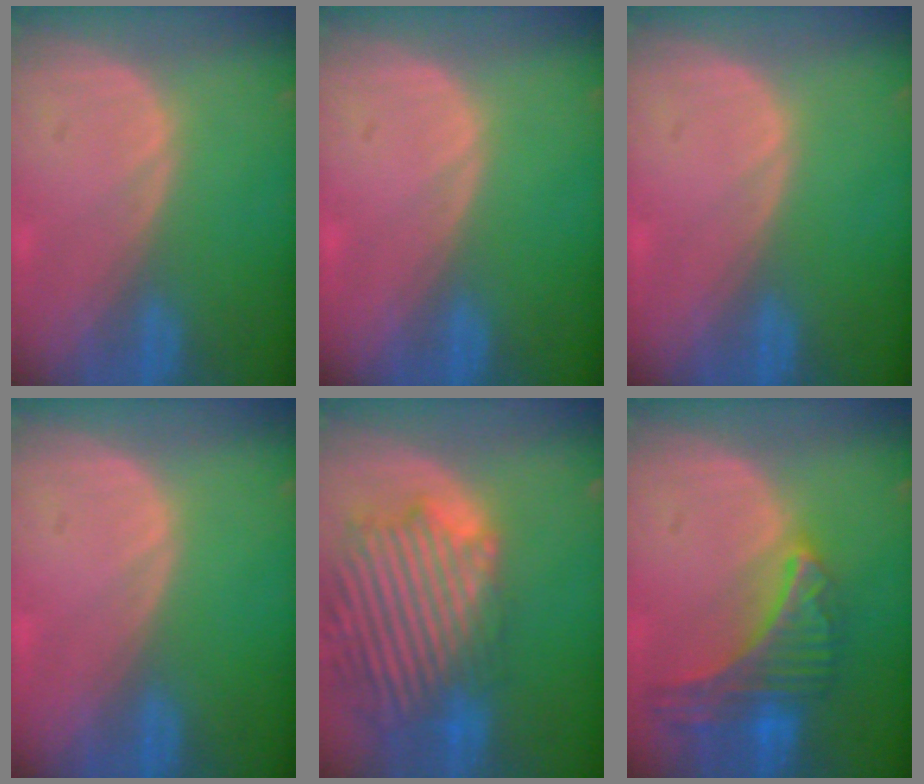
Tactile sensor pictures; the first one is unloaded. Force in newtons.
{"total": 0.0}
{"total": 0.0}
{"total": 0.0}
{"total": 14.6, "press": 12.4, "slide": 7.6}
{"total": 9.2, "press": 8.0, "slide": 4.4}